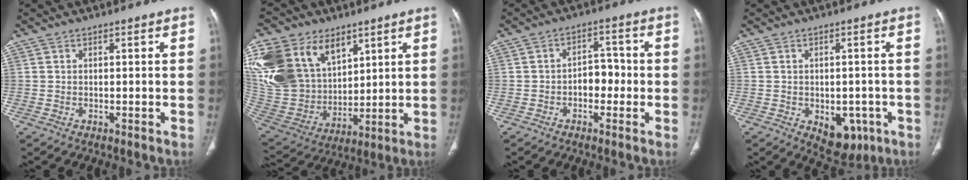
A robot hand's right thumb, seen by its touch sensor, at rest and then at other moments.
{"total": 26.4, "force": [12.0, 18.1, 15.1], "torque": [-0.339, 0.002, 0.253]}
{"total": 5.0, "force": [-1.2, 3.5, 3.3], "torque": [-0.025, 0.023, -0.027]}
{"total": 8.0, "force": [-2.9, 5.2, 5.3], "torque": [-0.037, 0.008, -0.024]}